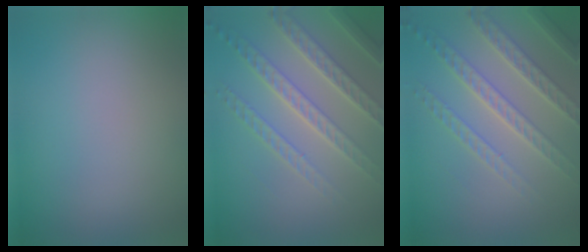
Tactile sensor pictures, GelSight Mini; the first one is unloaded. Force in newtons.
{"total": 4.7, "press": 4.3, "slide": 1.8}
{"total": 4.4, "press": 4.2, "slide": 1.1}